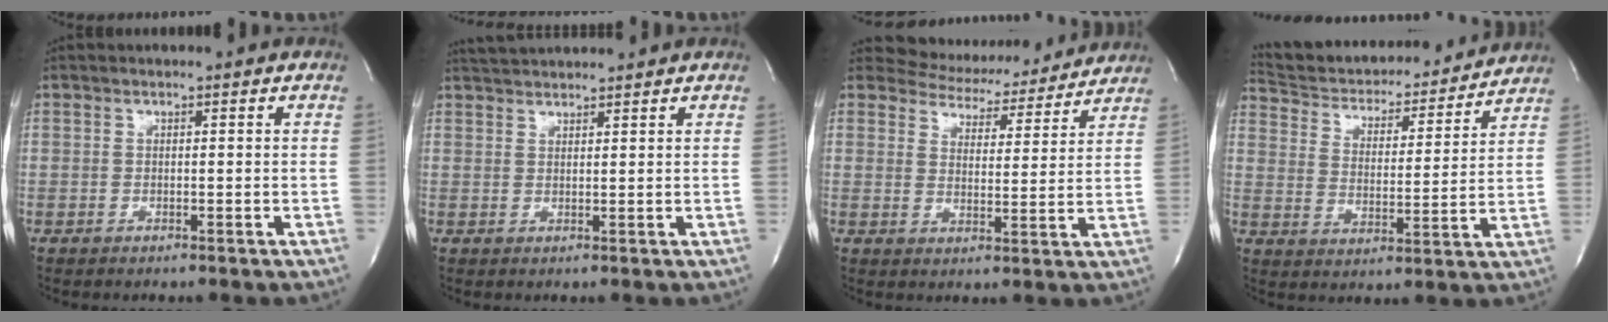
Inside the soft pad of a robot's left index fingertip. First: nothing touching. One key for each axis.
{"total": 4.8, "fx": 4.7, "fy": 0.0, "fz": 1.0, "tx": -0.024, "ty": 0.028, "tz": 0.078}
{"total": 11.2, "fx": 10.7, "fy": 3.2, "fz": 0.8, "tx": -0.007, "ty": -0.004, "tz": 0.131}
{"total": 19.1, "fx": 17.9, "fy": 4.5, "fz": 5.0, "tx": -0.083, "ty": -0.003, "tz": 0.259}